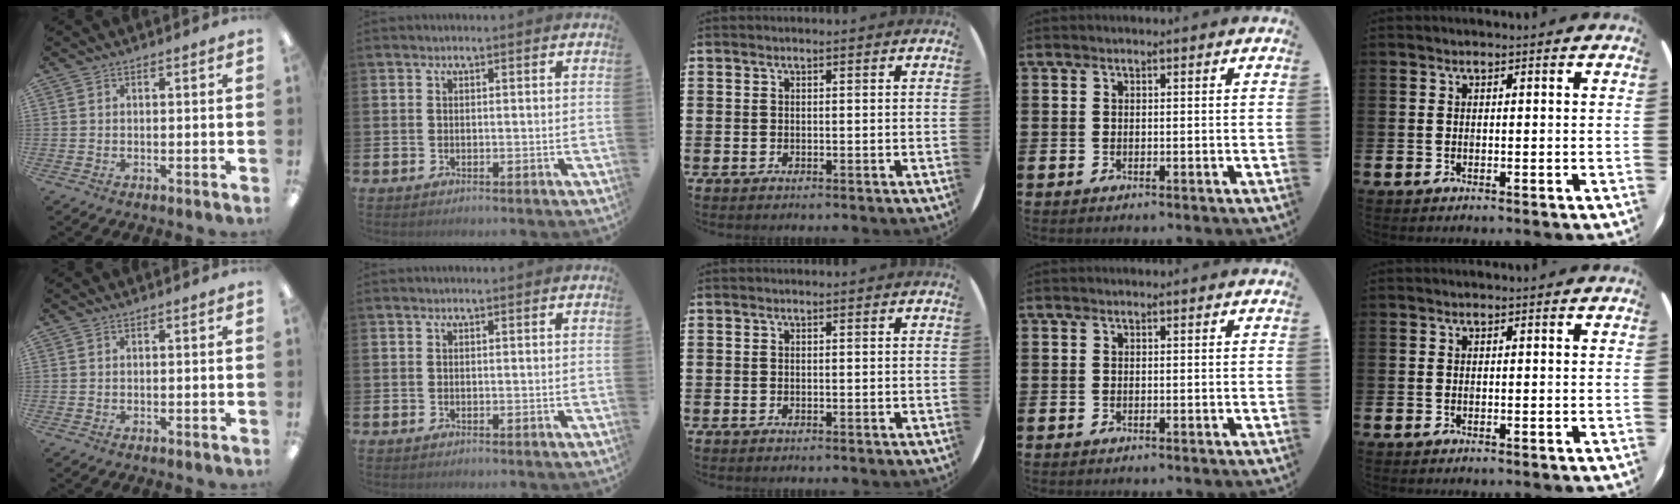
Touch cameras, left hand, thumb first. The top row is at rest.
{}